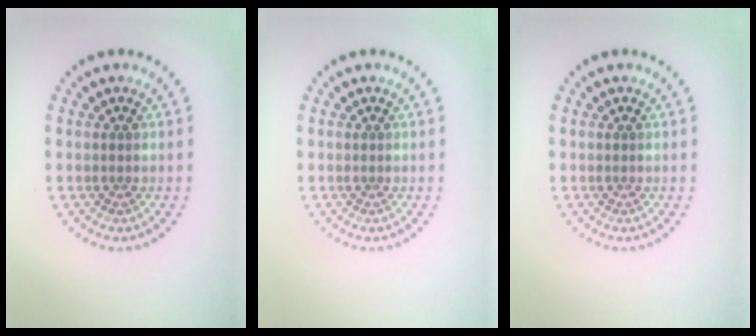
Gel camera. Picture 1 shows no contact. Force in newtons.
{"total": 0.0}
{"total": 0.0}